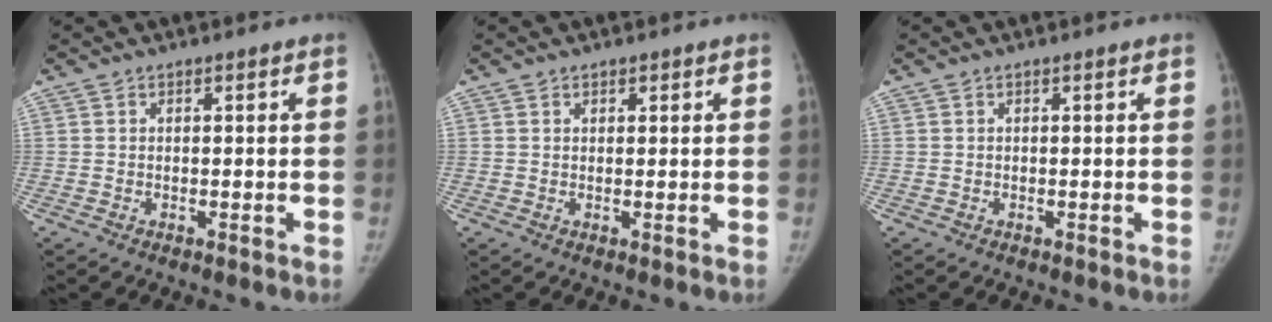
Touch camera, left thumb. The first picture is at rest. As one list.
[{"total": 0.9, "force": [0.7, 0.6, 0.3], "torque": [0.004, -0.004, 0.007]}, {"total": 0.0}]